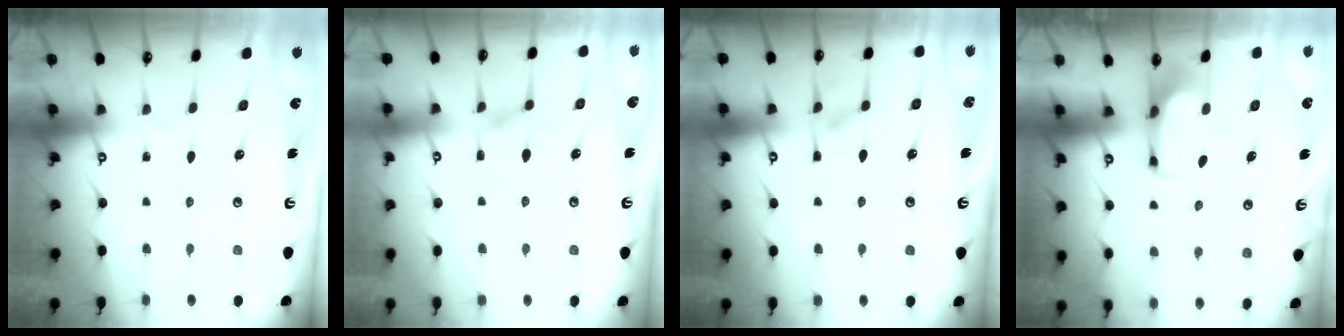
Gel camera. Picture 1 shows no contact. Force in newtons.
{"total": 1.2, "press": 0.8, "slide": 0.9}
{"total": 5.5, "press": 5.5, "slide": 0.6}
{"total": 2.1, "press": 2.1, "slide": 0.4}